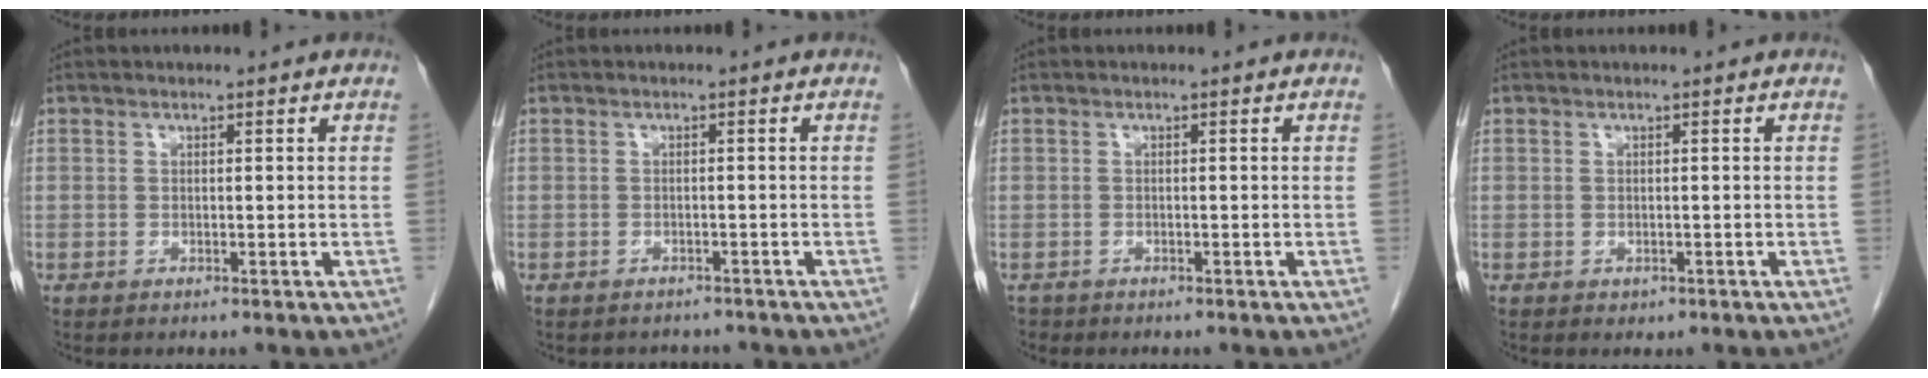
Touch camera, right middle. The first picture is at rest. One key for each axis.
{"total": 2.7, "fx": -2.4, "fy": 1.1, "fz": 0.0, "tx": -0.002, "ty": 0.000, "tz": -0.033}
{"total": 0.7, "fx": -0.6, "fy": 0.4, "fz": 0.0, "tx": -0.007, "ty": 0.001, "tz": -0.011}
{"total": 0.6, "fx": -0.2, "fy": 0.5, "fz": 0.2, "tx": -0.004, "ty": 0.001, "tz": -0.001}